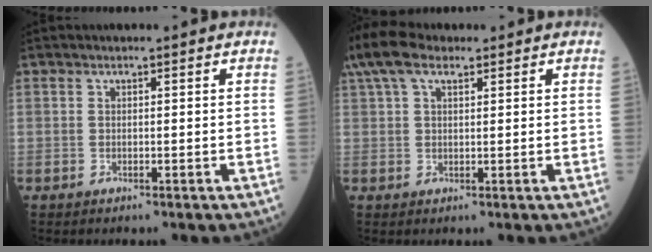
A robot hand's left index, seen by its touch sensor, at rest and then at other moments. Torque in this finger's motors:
{"motor_torque": [0.78, -0.68, 0.19, 0.10]}